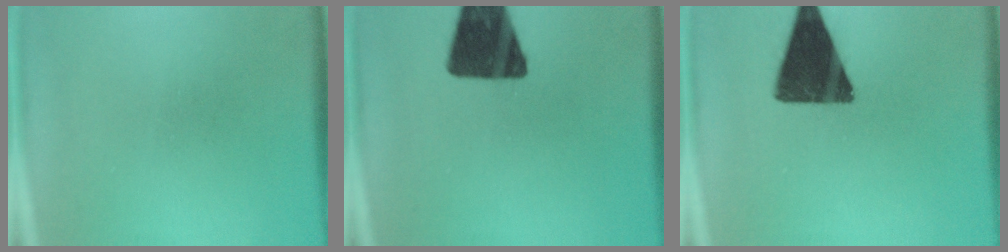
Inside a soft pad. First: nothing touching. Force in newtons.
{"total": 16.5}
{"total": 15.9}